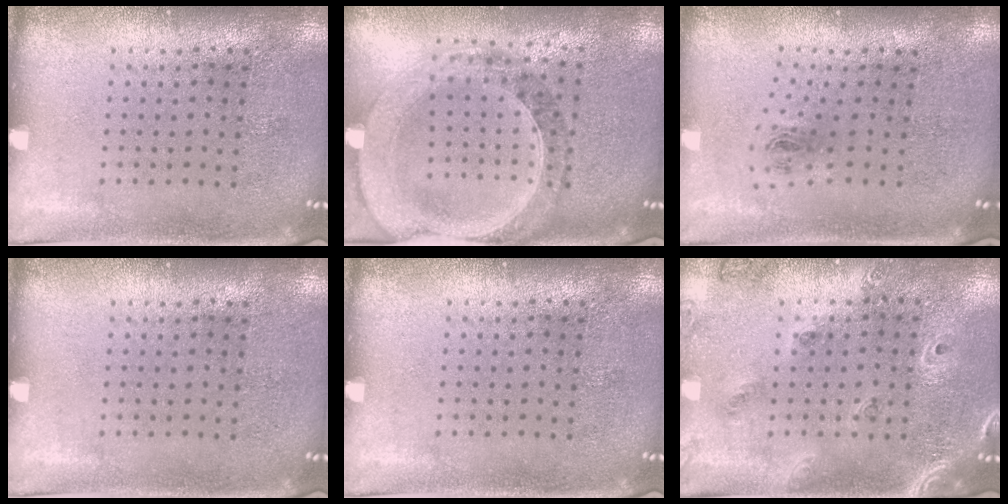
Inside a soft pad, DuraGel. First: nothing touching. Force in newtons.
{"total": 1.4, "press": 1.4, "slide": 0.3}
{"total": 0.9, "press": 0.4, "slide": 0.9}
{"total": 0.0}
{"total": 0.0}
{"total": 1.5, "press": 1.4, "slide": 0.6}